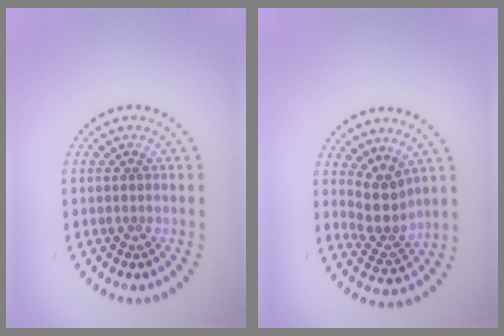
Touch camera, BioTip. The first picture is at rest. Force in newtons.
{"total": 3.3, "press": 2.6, "slide": 2.0}